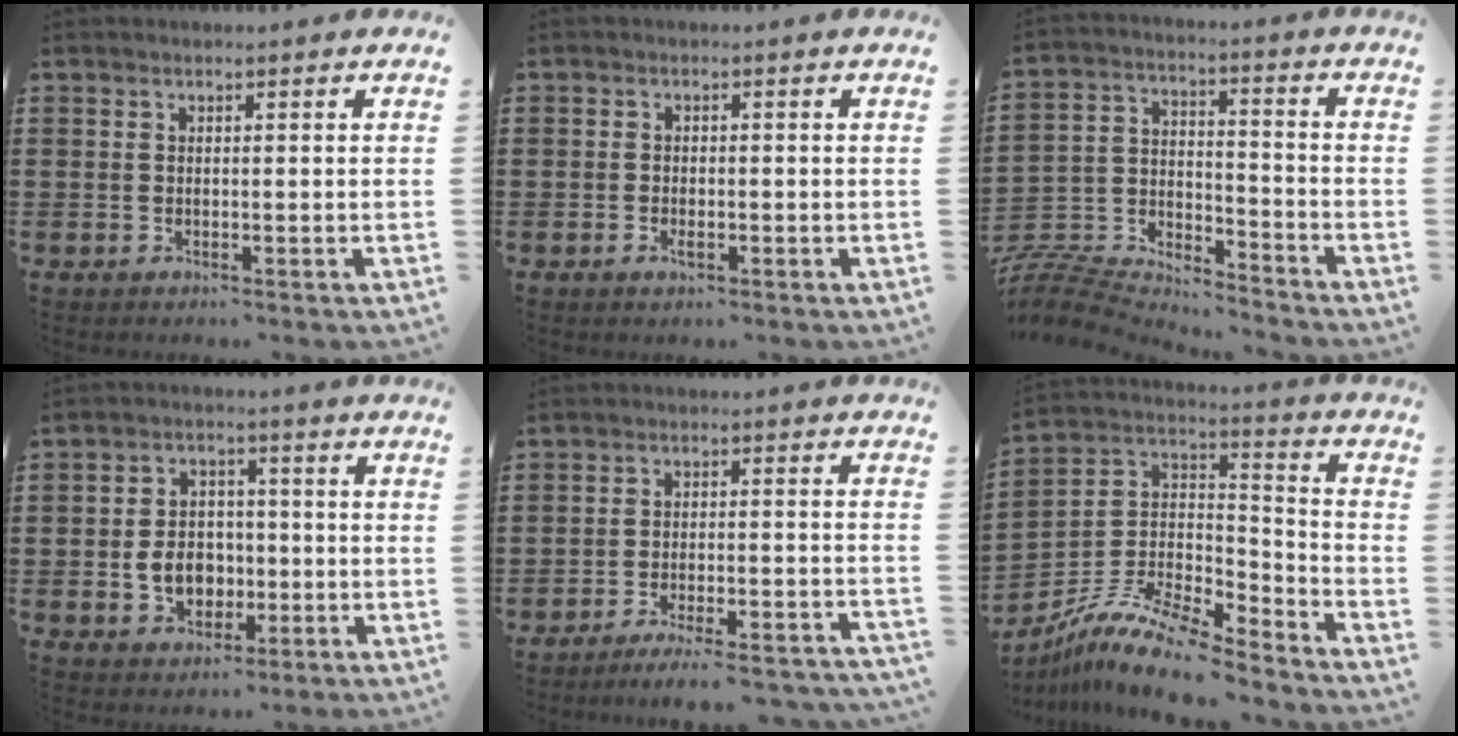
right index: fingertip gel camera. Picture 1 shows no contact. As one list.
[{"total": 1.4, "force": [-0.6, 0.5, 1.1], "torque": [-0.023, -0.005, -0.010]}, {"total": 7.3, "force": [-7.1, 1.4, 0.9], "torque": [-0.041, -0.003, -0.149]}, {"total": 6.6, "force": [-1.3, 5.1, 3.9], "torque": [-0.070, 0.004, -0.027]}, {"total": 5.1, "force": [-4.8, -0.2, 1.8], "torque": [-0.030, -0.009, -0.092]}, {"total": 11.2, "force": [-9.3, 2.3, 5.7], "torque": [-0.115, 0.018, -0.185]}]